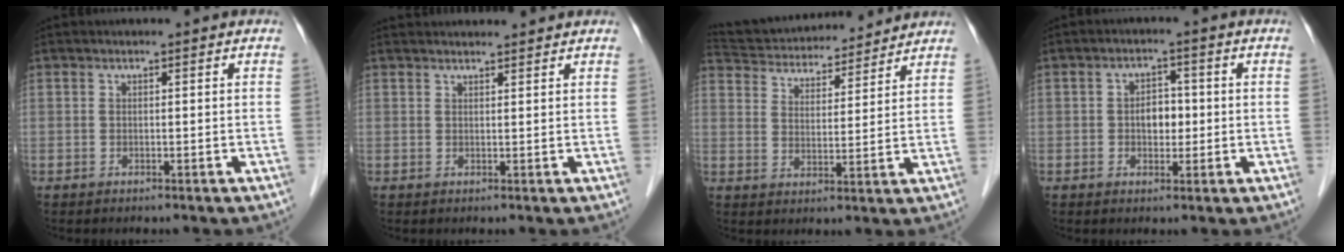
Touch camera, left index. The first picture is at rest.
{"total": 5.5, "force": [5.4, 0.6, 1.1], "torque": [-0.013, 0.034, 0.068]}
{"total": 16.6, "force": [15.5, 3.8, 4.5], "torque": [-0.087, 0.034, 0.242]}
{"total": 3.6, "force": [-0.2, 2.4, 2.7], "torque": [-0.044, 0.010, -0.003]}